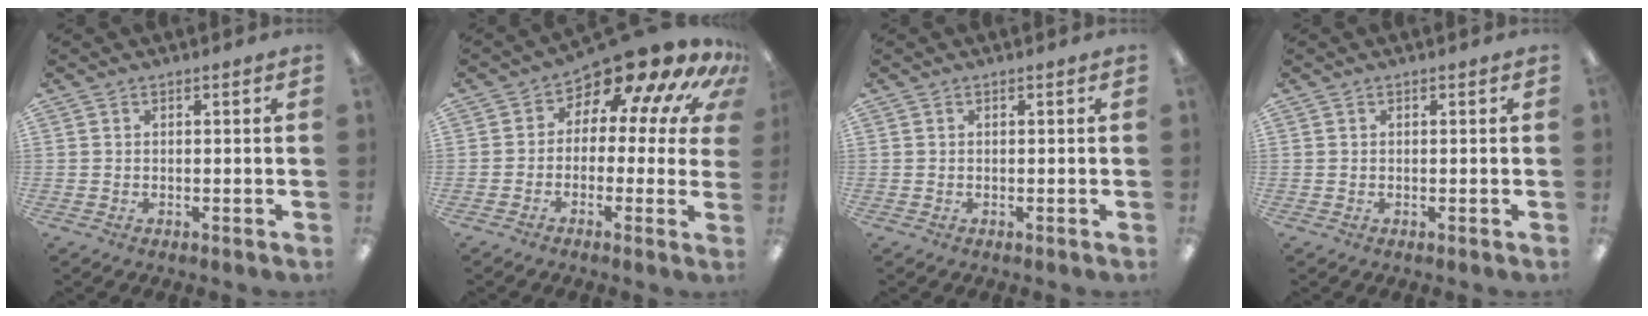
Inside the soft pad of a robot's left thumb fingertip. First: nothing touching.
{"total": 12.5, "force": [8.5, 5.1, 7.5], "torque": [-0.117, -0.074, 0.140]}
{"total": 0.0}
{"total": 0.0}